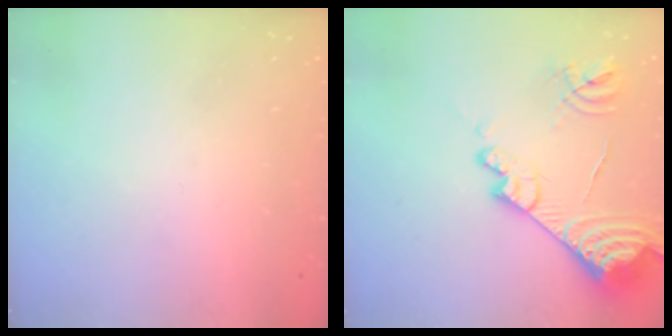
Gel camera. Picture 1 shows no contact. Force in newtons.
{"total": 21.3, "press": 21.2, "slide": 2.2}